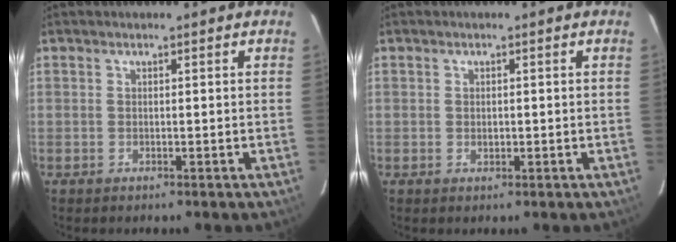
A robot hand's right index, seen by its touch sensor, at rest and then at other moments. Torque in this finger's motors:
{"motor_torque": [-0.08, 0.07, -0.04, -0.01]}